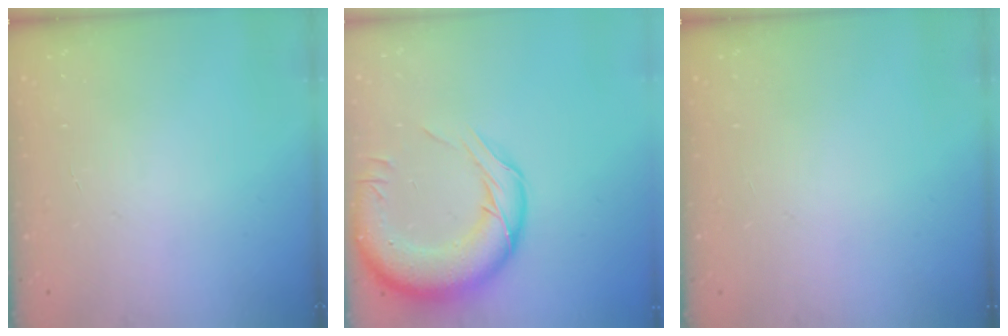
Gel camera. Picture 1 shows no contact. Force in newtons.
{"total": 17.0, "press": 16.5, "slide": 4.1}
{"total": 0.0}